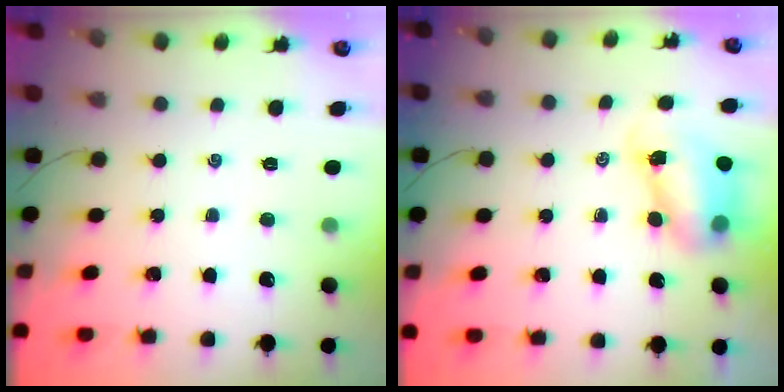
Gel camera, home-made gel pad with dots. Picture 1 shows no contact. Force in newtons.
{"total": 8.2, "press": 8.0, "slide": 1.8}